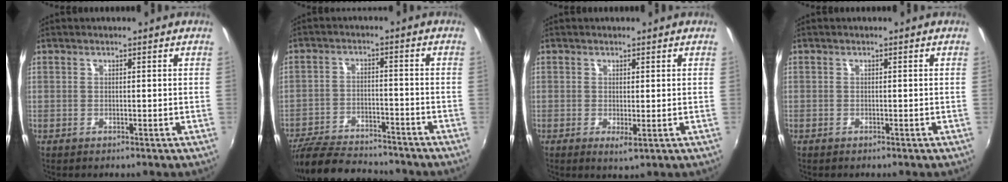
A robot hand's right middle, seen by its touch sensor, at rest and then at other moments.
{"total": 15.5, "force": [-13.7, 4.1, 6.0], "torque": [-0.142, -0.012, -0.215]}
{"total": 1.7, "force": [0.2, 0.3, 1.6], "torque": [-0.028, -0.005, 0.003]}
{"total": 0.5, "force": [-0.4, 0.3, 0.0], "torque": [0.000, 0.001, -0.007]}